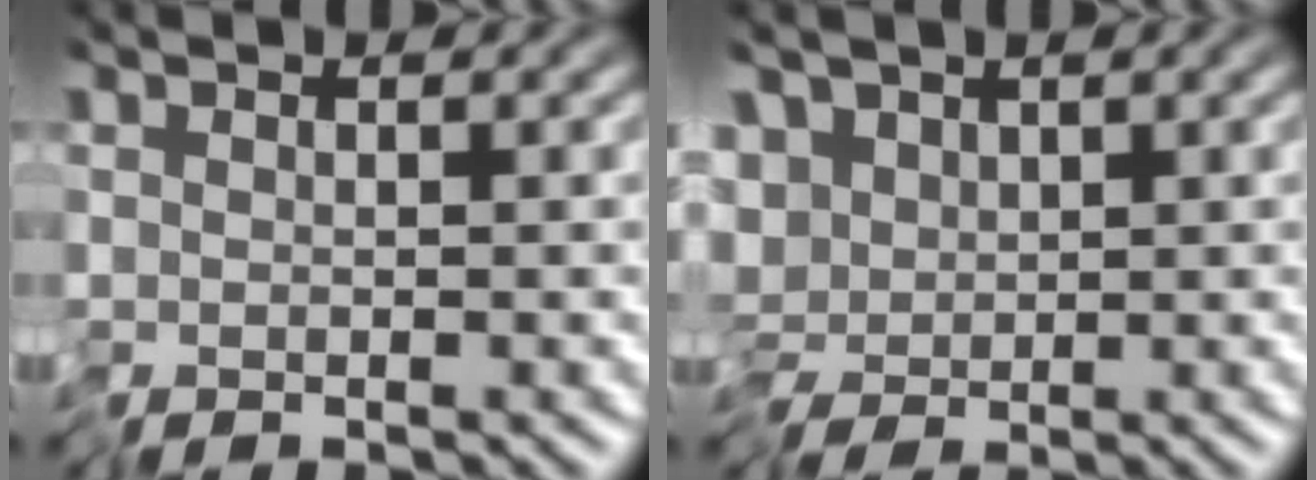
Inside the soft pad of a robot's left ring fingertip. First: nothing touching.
{"total": 4.4, "force": [0.0, 3.2, 3.0], "torque": [-0.036, 0.013, -0.011]}